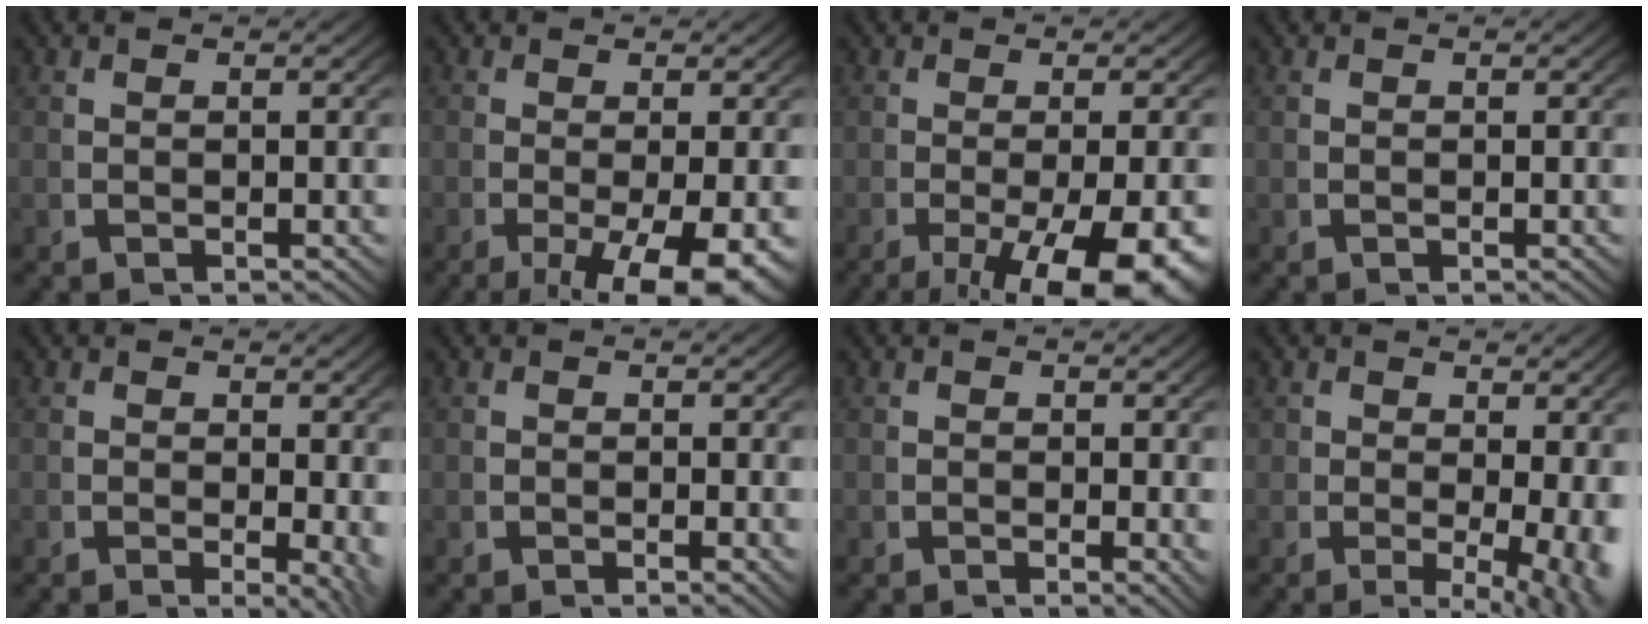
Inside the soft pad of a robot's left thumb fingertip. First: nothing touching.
{"total": 7.8, "force": [-3.2, 3.8, 6.0], "torque": [-0.104, -0.043, -0.029]}
{"total": 9.0, "force": [-4.0, 4.2, 6.9], "torque": [-0.119, -0.041, -0.039]}
{"total": 0.0}
{"total": 2.7, "force": [-0.1, 1.2, 2.4], "torque": [-0.029, -0.018, 0.004]}
{"total": 0.7, "force": [0.1, 0.2, 0.6], "torque": [-0.012, -0.003, 0.003]}
{"total": 1.0, "force": [0.2, 0.4, 0.9], "torque": [-0.013, -0.004, 0.004]}
{"total": 5.0, "force": [-0.6, 2.8, 4.1], "torque": [-0.052, -0.029, -0.001]}